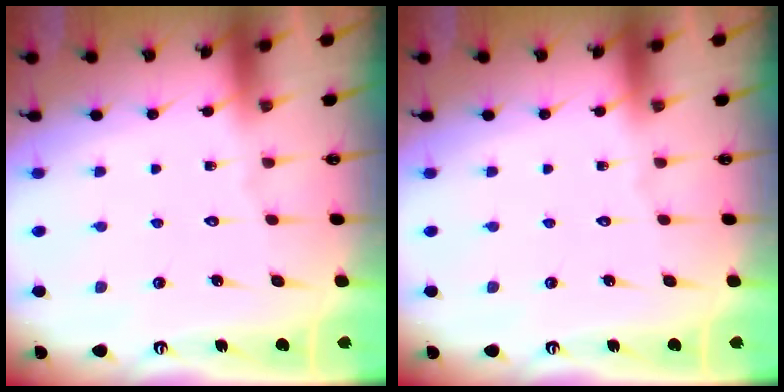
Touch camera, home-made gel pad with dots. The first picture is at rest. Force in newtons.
{"total": 0.0}